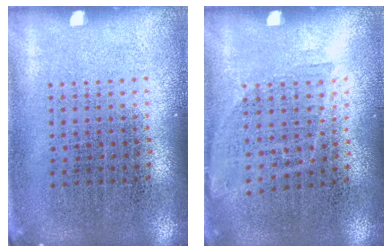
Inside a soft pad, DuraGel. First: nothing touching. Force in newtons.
{"total": 1.1, "press": 0.9, "slide": 0.6}